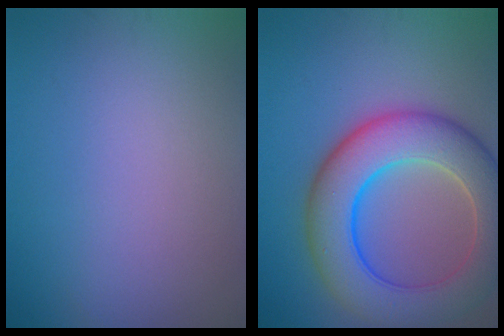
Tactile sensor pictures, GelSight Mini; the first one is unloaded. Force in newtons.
{"total": 10.3, "press": 10.3, "slide": 0.6}